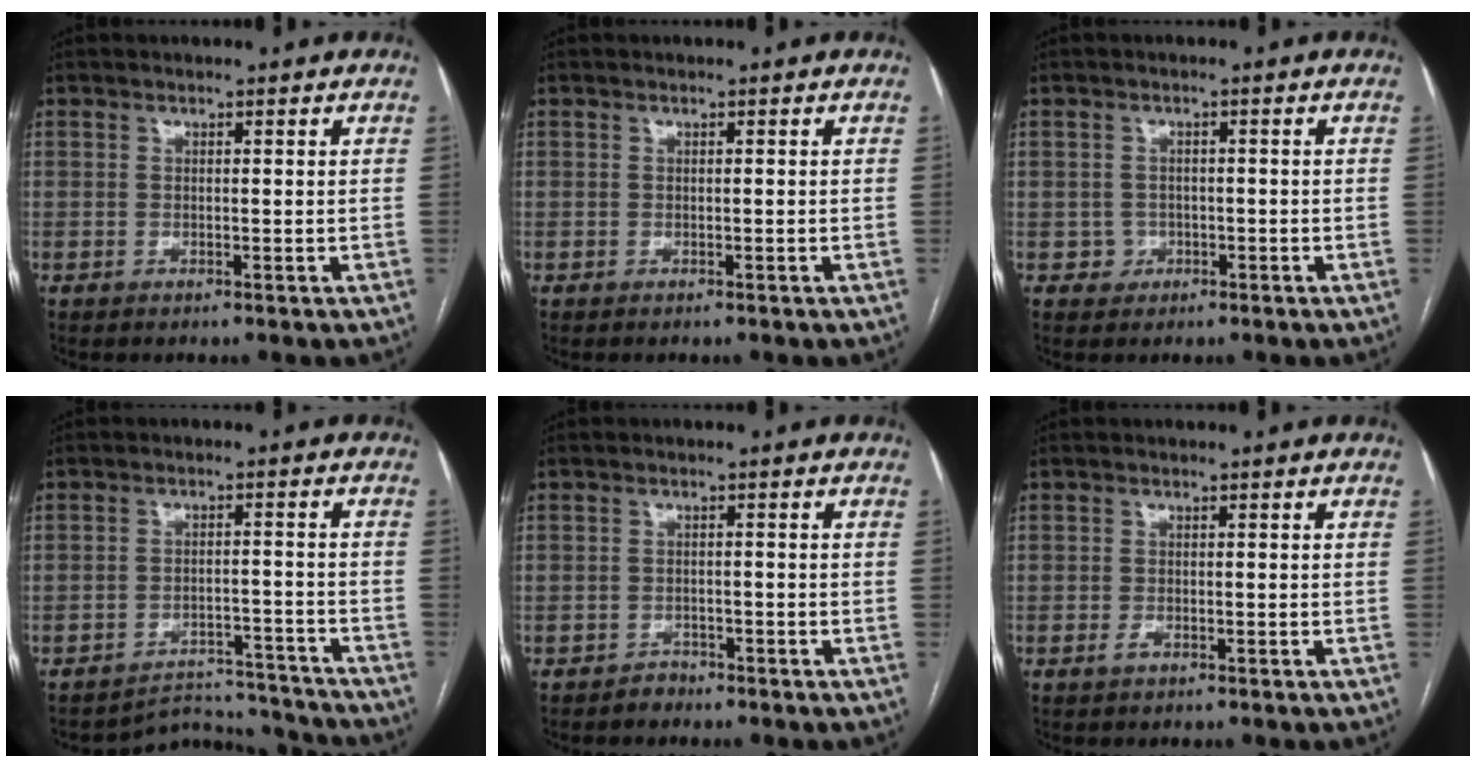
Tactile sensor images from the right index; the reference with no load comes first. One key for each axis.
{"total": 0.0}
{"total": 2.3, "fx": -0.6, "fy": 2.2, "fz": -0.1, "tx": 0.016, "ty": 0.012, "tz": -0.009}
{"total": 8.5, "fx": -8.3, "fy": 1.4, "fz": -1.6, "tx": 0.031, "ty": 0.035, "tz": -0.114}
{"total": 1.7, "fx": -1.4, "fy": 0.9, "fz": -0.1, "tx": 0.002, "ty": 0.004, "tz": -0.025}
{"total": 1.0, "fx": -0.5, "fy": 0.5, "fz": 0.7, "tx": -0.009, "ty": 0.002, "tz": -0.006}